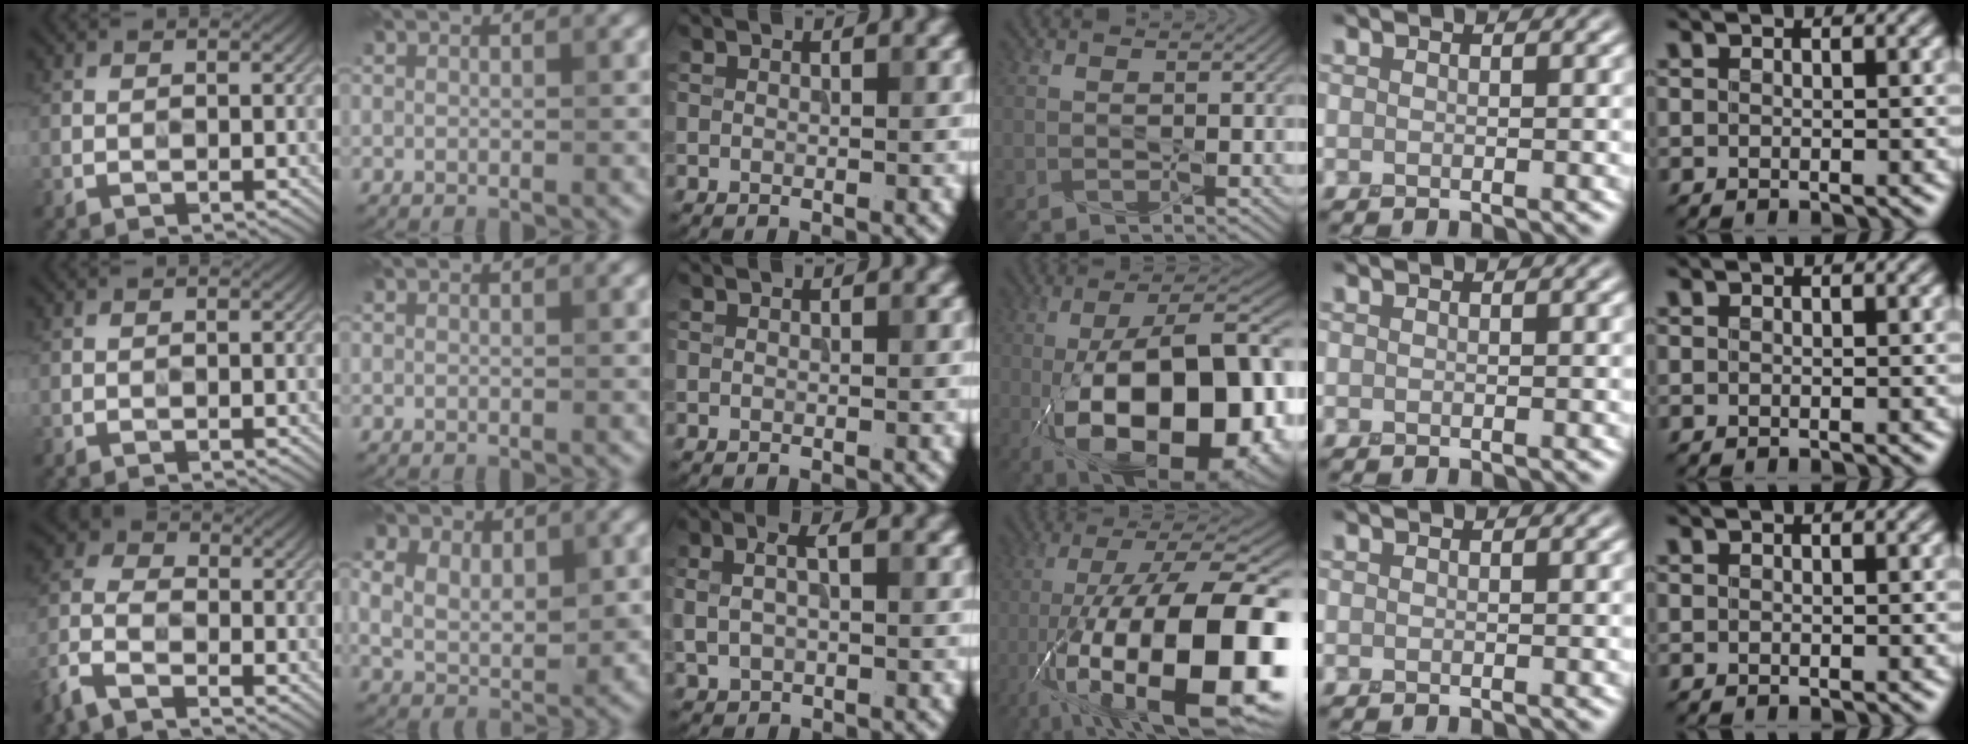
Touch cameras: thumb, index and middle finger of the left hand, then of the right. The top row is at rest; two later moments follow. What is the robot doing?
{"motion": "wipe", "object": "whiteboard"}